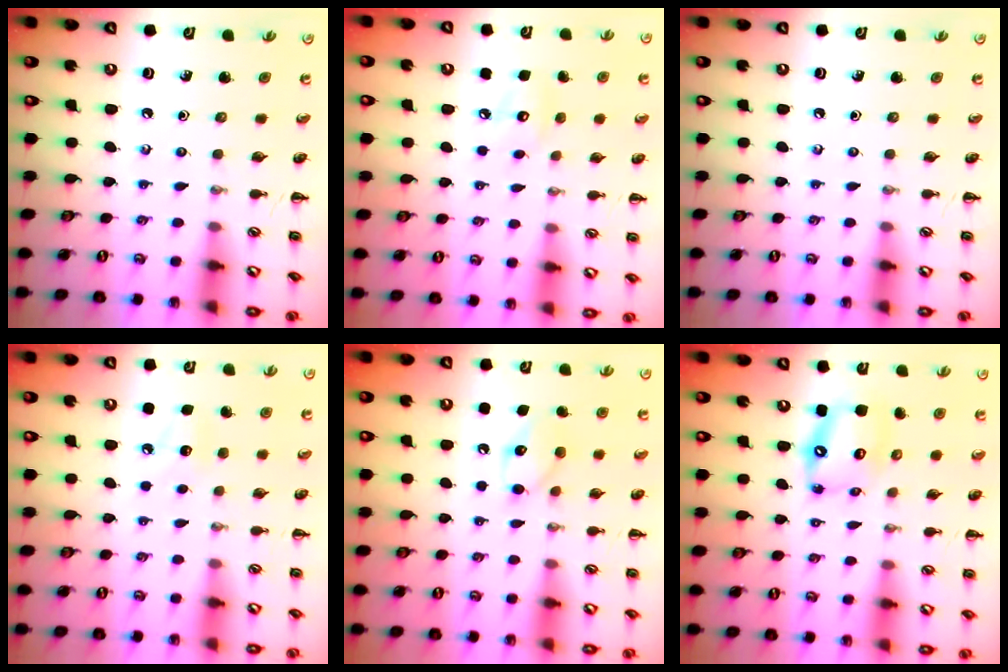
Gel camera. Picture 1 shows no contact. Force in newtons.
{"total": 6.2, "press": 6.1, "slide": 1.1}
{"total": 0.0}
{"total": 6.7, "press": 6.5, "slide": 1.6}
{"total": 9.8, "press": 9.8, "slide": 1.0}
{"total": 12.2, "press": 11.6, "slide": 3.5}